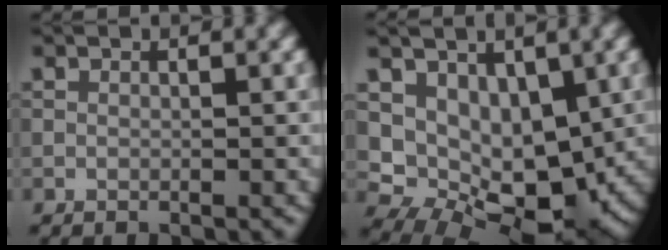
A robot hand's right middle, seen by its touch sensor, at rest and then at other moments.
{"total": 8.4, "force": [1.3, 5.6, 6.2], "torque": [-0.088, -0.017, 0.029]}